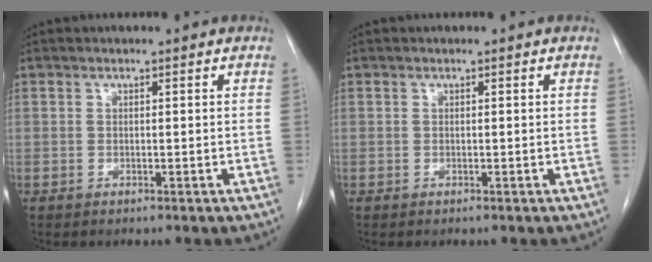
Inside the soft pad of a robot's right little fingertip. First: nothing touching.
{"total": 0.0}